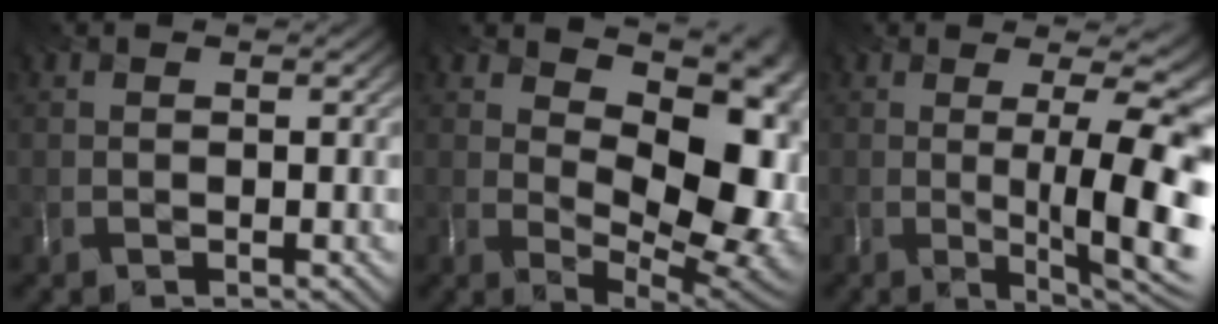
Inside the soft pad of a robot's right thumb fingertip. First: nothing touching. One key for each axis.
{"total": 12.6, "fx": 3.7, "fy": 6.8, "fz": 10.0, "tx": -0.144, "ty": -0.016, "tz": 0.070}
{"total": 13.2, "fx": -0.1, "fy": 3.6, "fz": 12.8, "tx": -0.144, "ty": 0.004, "tz": 0.003}